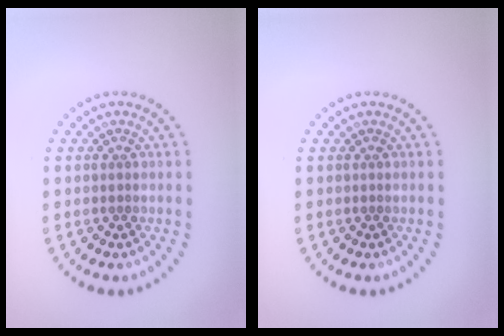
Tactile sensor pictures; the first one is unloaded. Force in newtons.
{"total": 0.0}